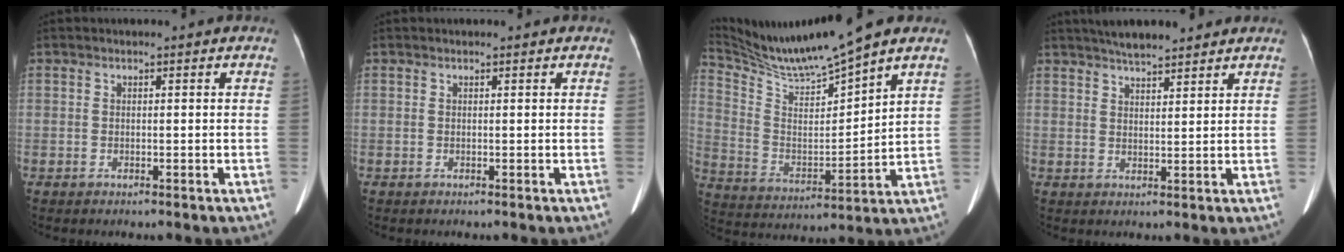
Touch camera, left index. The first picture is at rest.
{"total": 0.0}
{"total": 13.1, "force": [12.0, -1.6, 5.0], "torque": [-0.111, 0.001, 0.237]}
{"total": 7.0, "force": [6.1, 1.0, 3.2], "torque": [-0.051, 0.025, 0.100]}